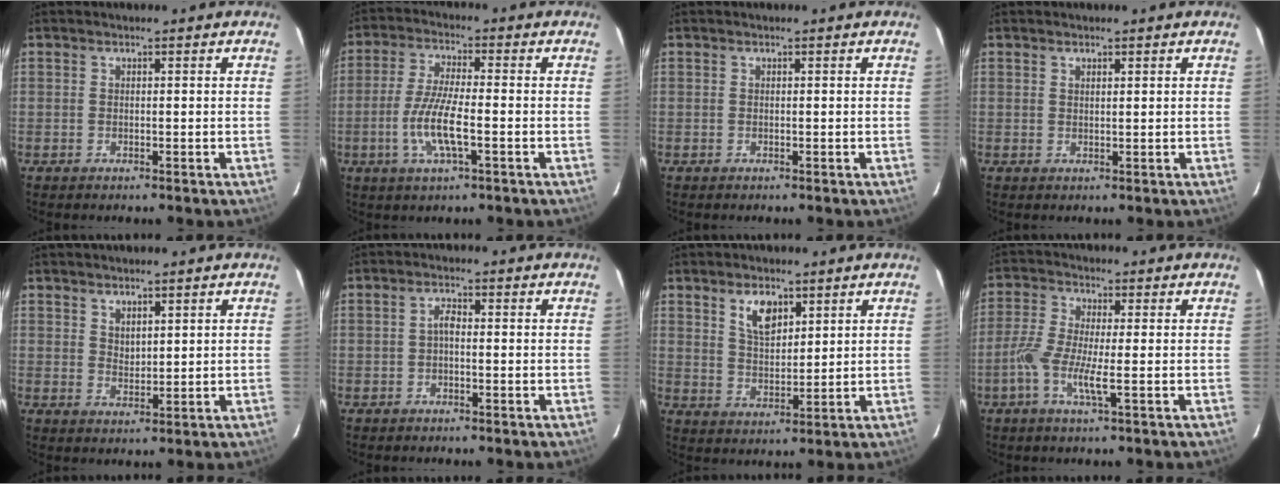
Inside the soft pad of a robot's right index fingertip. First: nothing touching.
{"total": 9.1, "force": [-2.7, 1.7, 8.5], "torque": [-0.174, -0.006, -0.053]}
{"total": 0.0}
{"total": 0.9, "force": [0.7, 0.2, 0.5], "torque": [-0.008, 0.001, 0.013]}
{"total": 2.8, "force": [2.1, 1.4, 1.3], "torque": [-0.017, -0.002, 0.038]}
{"total": 1.6, "force": [-0.4, 0.7, 1.4], "torque": [-0.027, 0.008, -0.010]}
{"total": 6.3, "force": [3.6, 3.1, 4.1], "torque": [-0.071, 0.004, 0.070]}
{"total": 6.3, "force": [-2.0, 0.6, 5.9], "torque": [-0.132, -0.005, -0.044]}